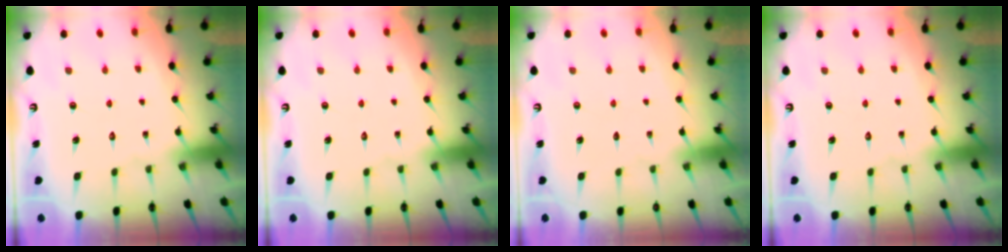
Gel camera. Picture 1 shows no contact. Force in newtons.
{"total": 0.0}
{"total": 0.0}
{"total": 0.0}